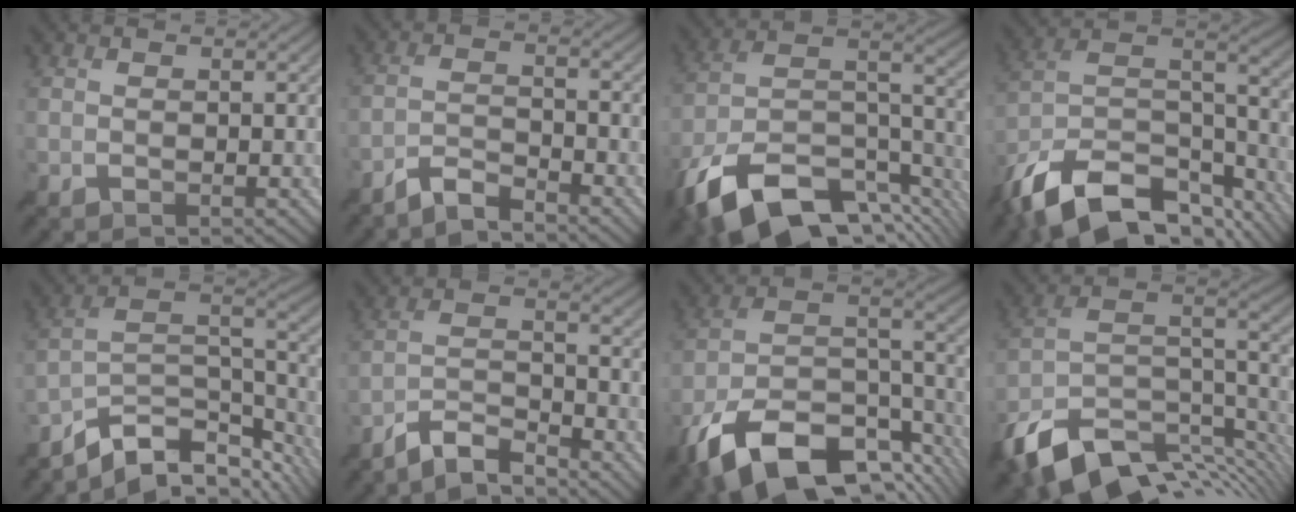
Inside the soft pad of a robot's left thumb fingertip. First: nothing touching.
{"total": 3.8, "force": [-3.4, 0.6, 1.7], "torque": [-0.034, 0.005, -0.075]}
{"total": 16.6, "force": [-10.6, 7.2, 10.5], "torque": [-0.239, -0.026, -0.176]}
{"total": 17.8, "force": [-12.2, 8.2, 10.0], "torque": [-0.237, -0.035, -0.191]}
{"total": 12.1, "force": [-8.2, 4.9, 7.4], "torque": [-0.148, -0.003, -0.131]}
{"total": 5.8, "force": [-5.1, 1.1, 2.5], "torque": [-0.053, 0.000, -0.104]}
{"total": 17.0, "force": [-10.8, 7.4, 10.8], "torque": [-0.240, -0.026, -0.178]}
{"total": 13.5, "force": [-7.7, 6.8, 8.9], "torque": [-0.197, -0.012, -0.122]}